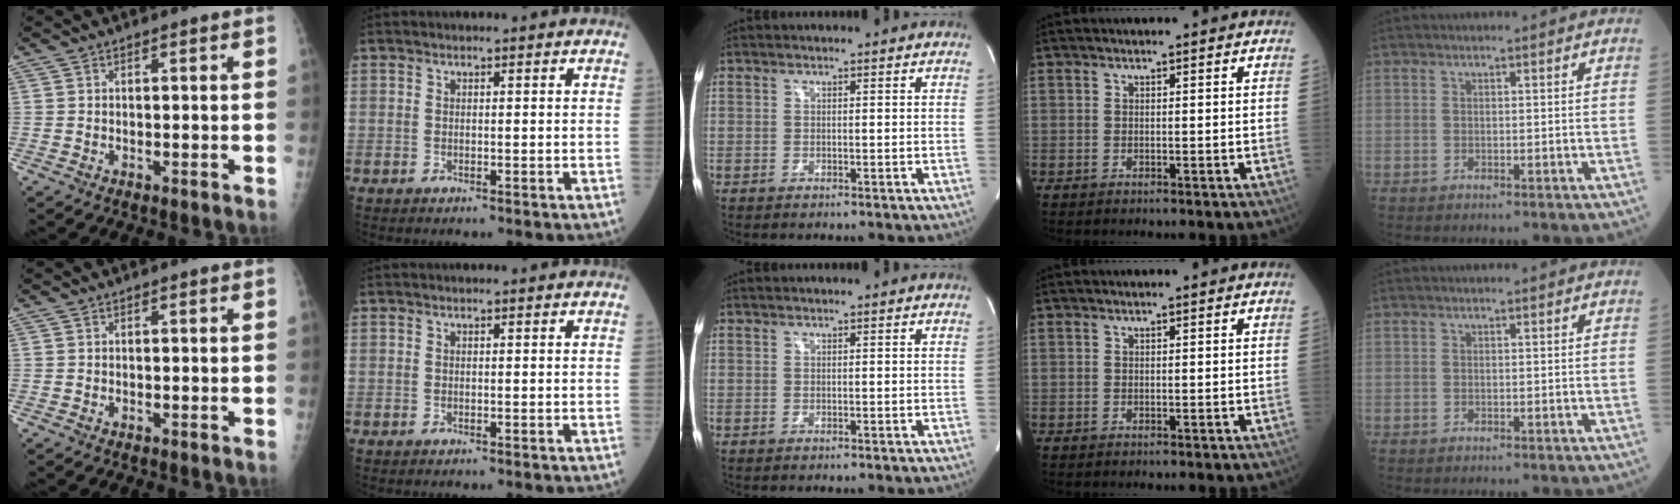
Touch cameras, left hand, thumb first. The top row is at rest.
{}